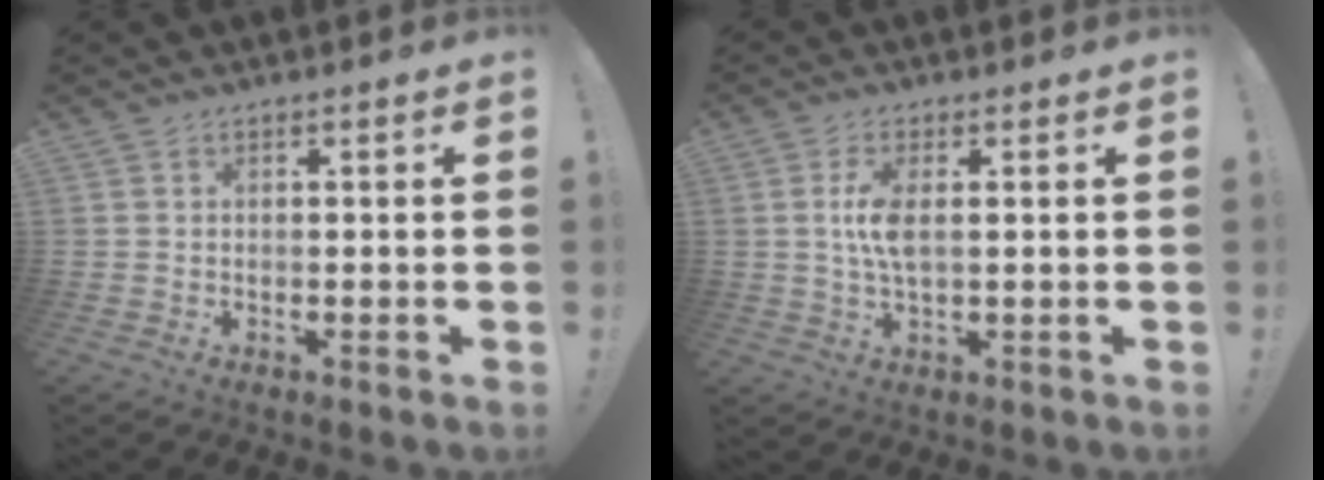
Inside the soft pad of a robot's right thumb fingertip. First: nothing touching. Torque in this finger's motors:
{"motor_torque": [1.46, 1.23, 0.68, -0.76, 0.35]}